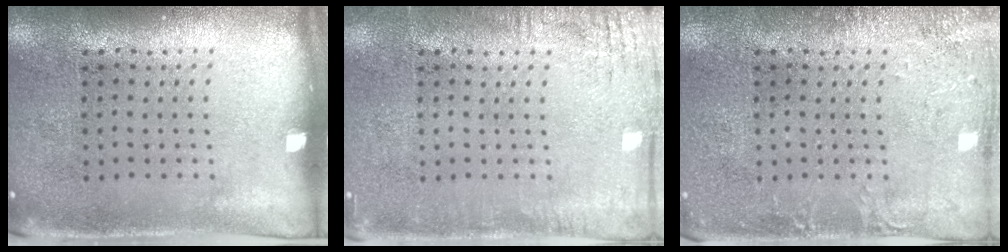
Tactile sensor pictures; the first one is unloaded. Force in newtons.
{"total": 2.3, "press": 2.3, "slide": 0.3}
{"total": 2.1, "press": 2.1, "slide": 0.1}